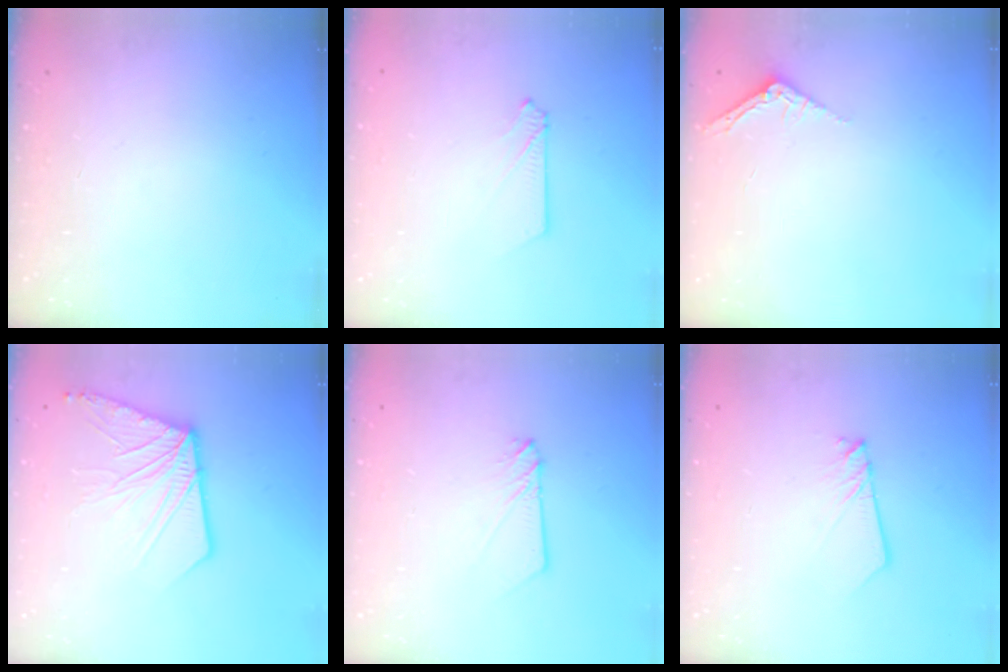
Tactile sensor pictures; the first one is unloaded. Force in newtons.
{"total": 2.6, "press": 2.6, "slide": 0.3}
{"total": 2.5, "press": 2.5, "slide": 0.2}
{"total": 14.4, "press": 14.4, "slide": 1.5}
{"total": 2.9, "press": 2.9, "slide": 0.4}
{"total": 2.7, "press": 2.6, "slide": 0.3}